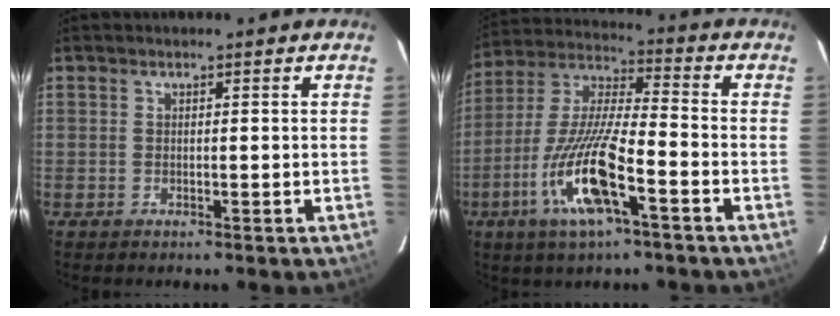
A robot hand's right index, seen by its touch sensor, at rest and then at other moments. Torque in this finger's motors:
{"motor_torque": [1.66, -0.48, 1.05, 0.17]}